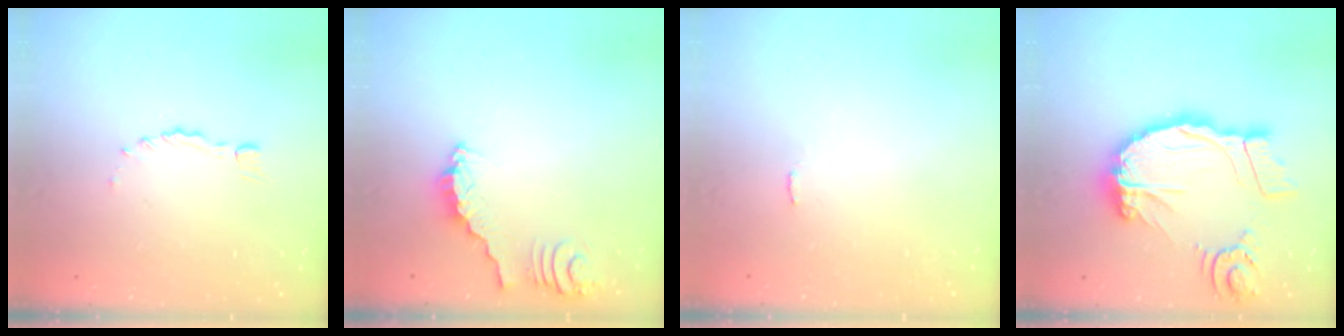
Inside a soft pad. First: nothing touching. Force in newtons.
{"total": 2.3, "press": 2.3, "slide": 0.1}
{"total": 0.0}
{"total": 22.6, "press": 22.4, "slide": 2.7}